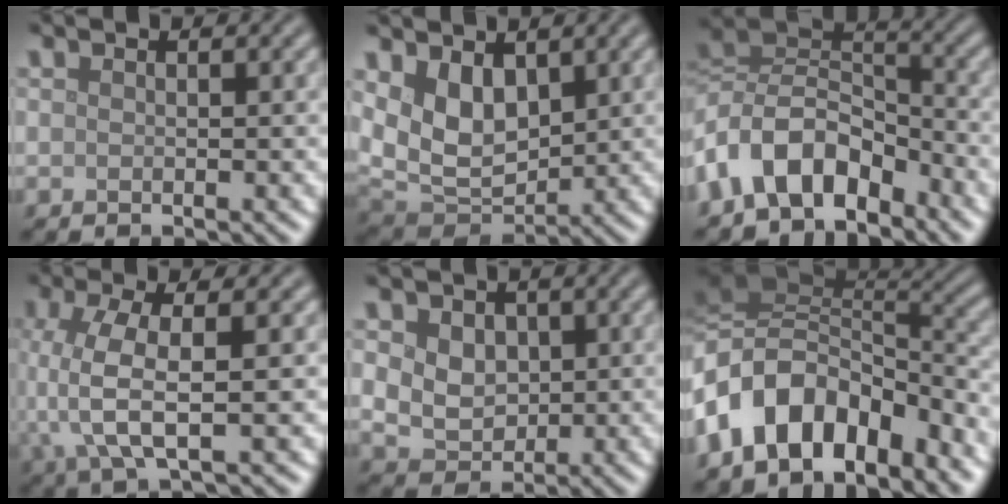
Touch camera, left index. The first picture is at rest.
{"total": 6.0, "force": [1.9, 4.0, 4.0], "torque": [-0.080, -0.018, 0.039]}
{"total": 9.0, "force": [-4.5, 5.5, 5.4], "torque": [-0.093, 0.010, -0.102]}
{"total": 5.6, "force": [-0.4, 1.9, 5.2], "torque": [-0.121, 0.001, -0.008]}
{"total": 4.6, "force": [1.2, 3.6, 2.6], "torque": [-0.050, 0.005, 0.012]}
{"total": 11.6, "force": [-5.0, 7.1, 7.8], "torque": [-0.142, 0.015, -0.092]}